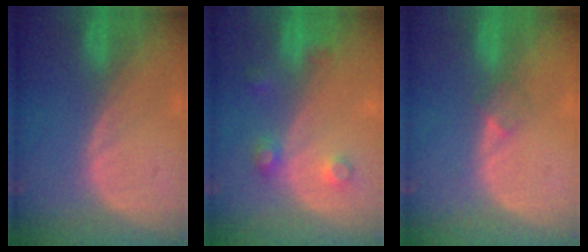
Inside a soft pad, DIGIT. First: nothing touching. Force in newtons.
{"total": 3.8, "press": 3.8, "slide": 0.1}
{"total": 2.1, "press": 1.8, "slide": 1.0}